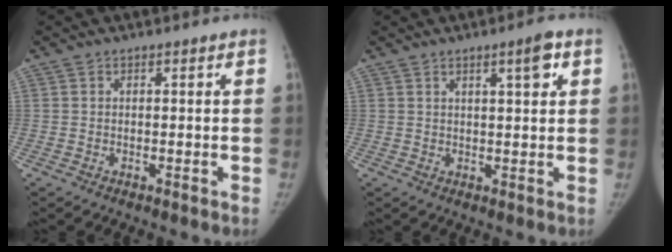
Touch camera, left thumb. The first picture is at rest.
{"total": 4.2, "force": [2.0, 0.8, 3.6], "torque": [-0.050, -0.010, 0.032]}